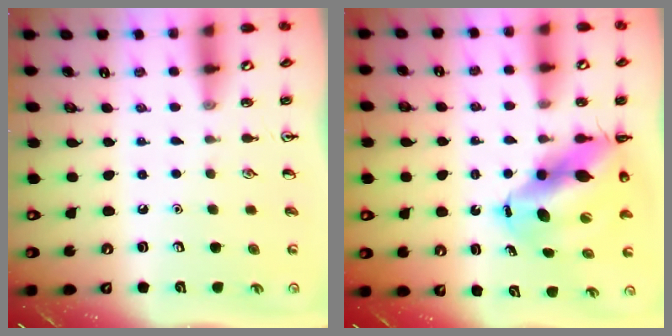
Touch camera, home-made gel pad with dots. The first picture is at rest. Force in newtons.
{"total": 12.7, "press": 12.3, "slide": 3.1}